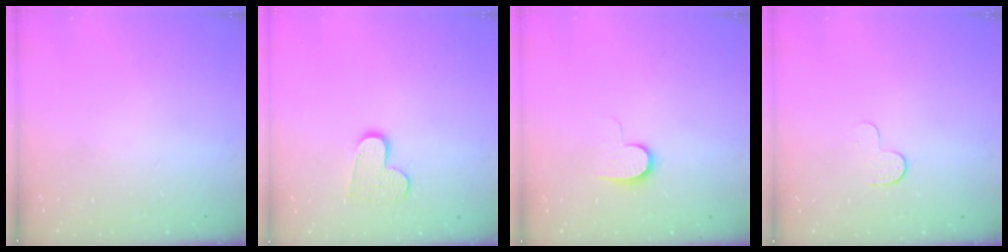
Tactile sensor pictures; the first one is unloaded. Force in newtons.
{"total": 9.1, "press": 9.1, "slide": 0.7}
{"total": 7.1, "press": 7.1, "slide": 0.7}
{"total": 3.9, "press": 3.9, "slide": 0.3}